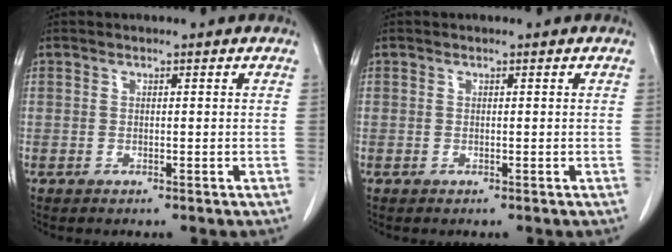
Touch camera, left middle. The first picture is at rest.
{"total": 0.0}